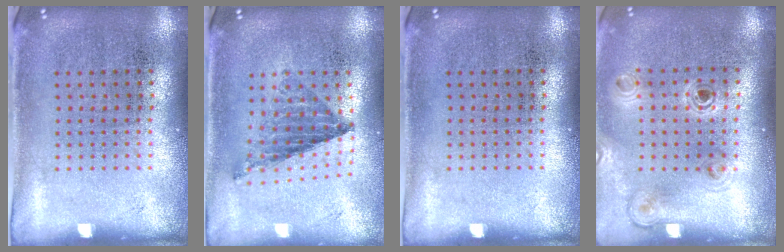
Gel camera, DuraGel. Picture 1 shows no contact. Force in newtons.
{"total": 0.8, "press": 0.8, "slide": 0.1}
{"total": 0.0}
{"total": 1.0, "press": 1.0, "slide": 0.1}